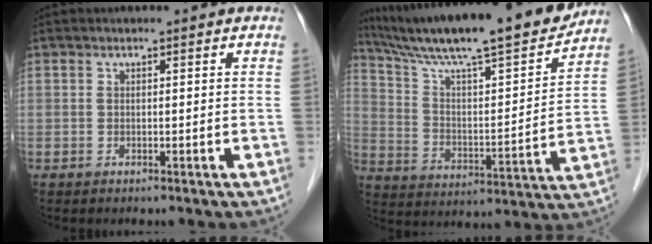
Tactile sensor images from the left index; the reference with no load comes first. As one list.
[{"total": 22.1, "force": [19.1, 1.2, 11.0], "torque": [-0.188, -0.013, 0.296]}]